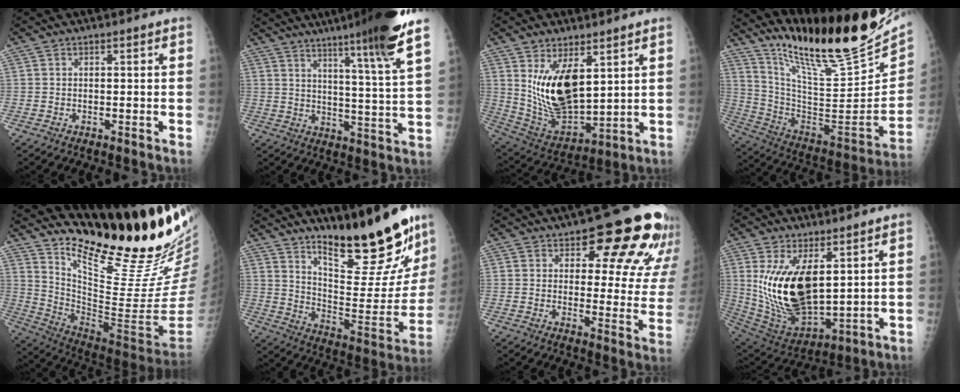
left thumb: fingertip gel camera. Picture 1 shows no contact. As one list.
[{"total": 18.2, "force": [12.5, -0.6, 13.2], "torque": [-0.188, -0.064, 0.171]}, {"total": 14.7, "force": [5.1, 7.2, 11.8], "torque": [-0.190, -0.036, 0.119]}, {"total": 29.8, "force": [22.7, 5.8, 18.3], "torque": [-0.271, -0.109, 0.366]}, {"total": 26.7, "force": [20.0, 3.9, 17.3], "torque": [-0.244, -0.158, 0.314]}, {"total": 24.2, "force": [17.6, 6.1, 15.4], "torque": [-0.185, -0.121, 0.271]}, {"total": 19.8, "force": [12.3, 7.8, 13.4], "torque": [-0.114, -0.063, 0.144]}, {"total": 17.3, "force": [4.5, 8.7, 14.3], "torque": [-0.249, -0.030, 0.110]}]